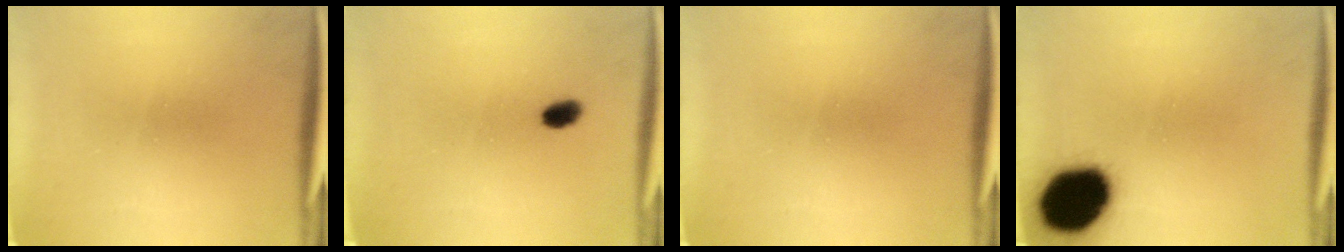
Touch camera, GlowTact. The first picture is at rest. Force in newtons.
{"total": 2.5}
{"total": 0.0}
{"total": 17.5}